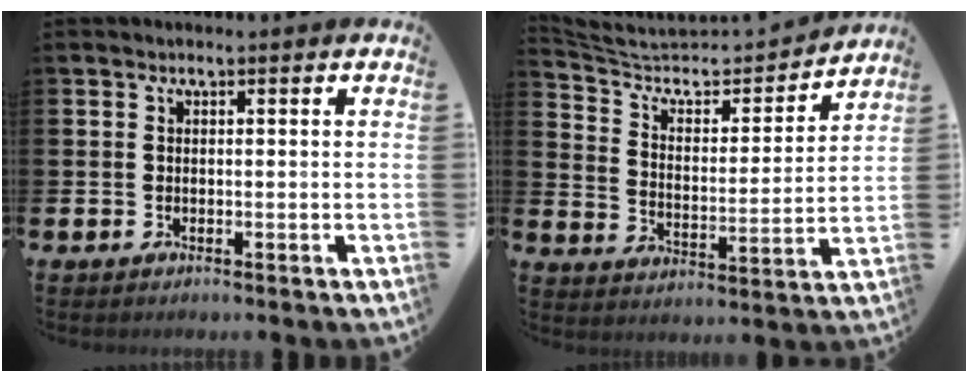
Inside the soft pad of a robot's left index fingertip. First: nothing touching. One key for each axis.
{"total": 6.4, "fx": 5.6, "fy": 2.2, "fz": 2.3, "tx": -0.079, "ty": -0.039, "tz": 0.089}